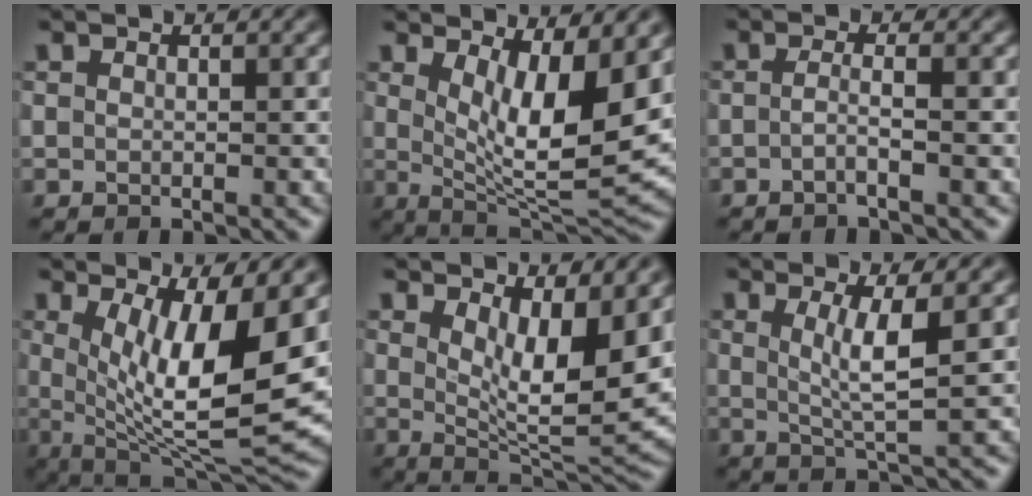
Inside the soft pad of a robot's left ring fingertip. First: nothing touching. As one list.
[{"total": 8.9, "force": [2.4, 2.8, 8.1], "torque": [-0.130, -0.024, 0.048]}, {"total": 1.7, "force": [-0.6, 0.3, 1.5], "torque": [-0.025, -0.001, -0.017]}, {"total": 11.2, "force": [1.7, 3.3, 10.5], "torque": [-0.169, -0.021, 0.034]}, {"total": 7.8, "force": [2.6, 2.7, 6.9], "torque": [-0.112, -0.022, 0.049]}, {"total": 4.0, "force": [0.9, 0.7, 3.8], "torque": [-0.068, -0.008, 0.019]}]